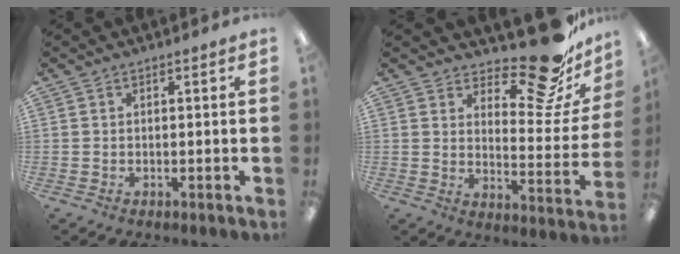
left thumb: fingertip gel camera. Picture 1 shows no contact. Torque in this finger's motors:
{"motor_torque": [1.19, 0.52, 1.03, -0.76, 0.18]}